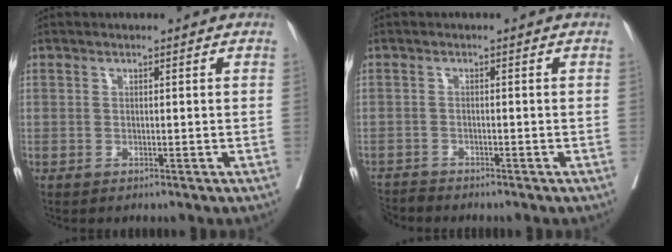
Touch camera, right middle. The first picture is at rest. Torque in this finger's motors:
{"motor_torque": [-0.04, -0.06, -0.05, 0.00]}